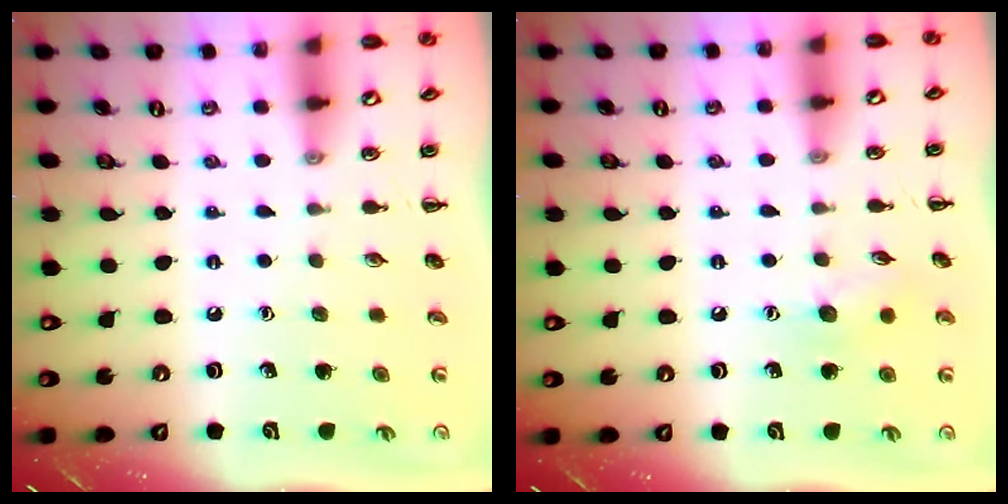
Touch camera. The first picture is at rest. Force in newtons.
{"total": 7.5, "press": 7.4, "slide": 1.1}